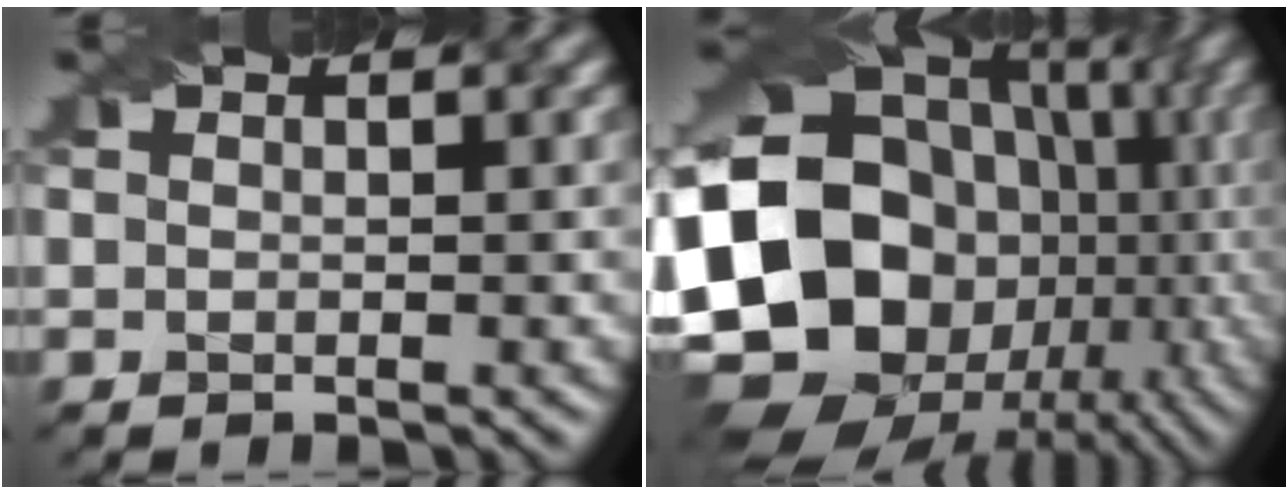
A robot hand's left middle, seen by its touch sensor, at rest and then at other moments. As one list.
[{"total": 20.9, "force": [-1.6, 17.3, 11.6], "torque": [-0.225, -0.018, -0.025]}]